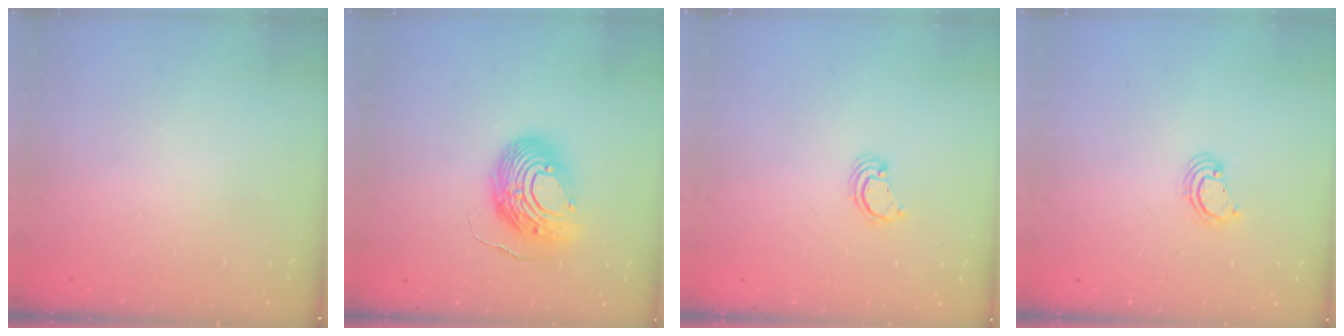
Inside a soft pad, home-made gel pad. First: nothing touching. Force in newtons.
{"total": 14.1, "press": 13.9, "slide": 2.6}
{"total": 2.2, "press": 2.2, "slide": 0.2}
{"total": 2.4, "press": 2.4, "slide": 0.1}